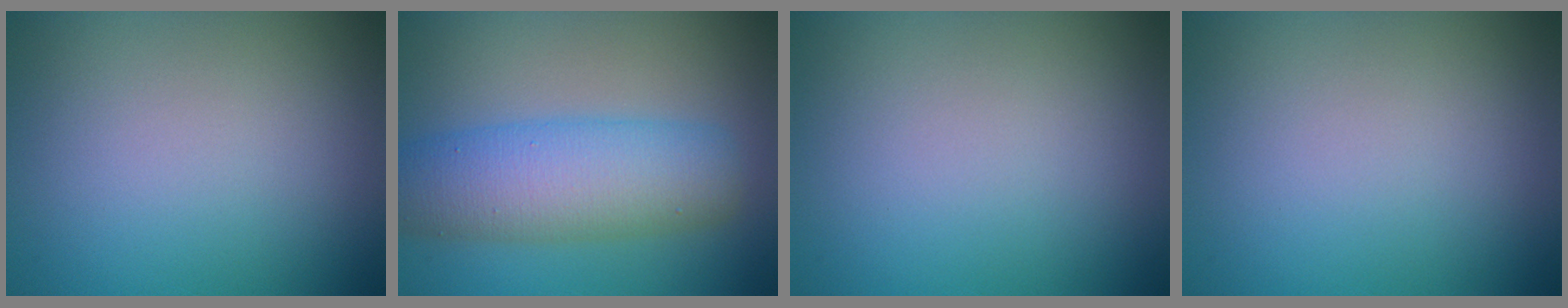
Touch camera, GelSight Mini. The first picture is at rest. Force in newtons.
{"total": 7.4, "press": 7.4, "slide": 0.1}
{"total": 0.0}
{"total": 0.0}